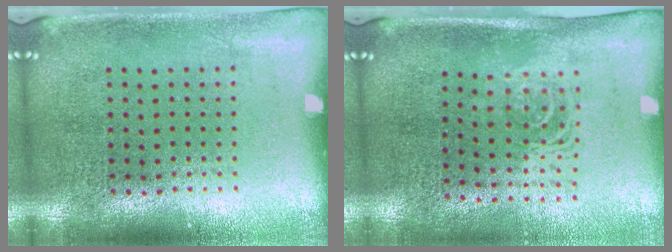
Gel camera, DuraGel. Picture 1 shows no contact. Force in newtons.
{"total": 1.6, "press": 1.3, "slide": 1.0}